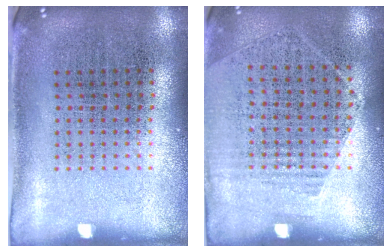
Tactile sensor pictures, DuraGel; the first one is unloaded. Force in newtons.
{"total": 1.3, "press": 1.0, "slide": 0.8}